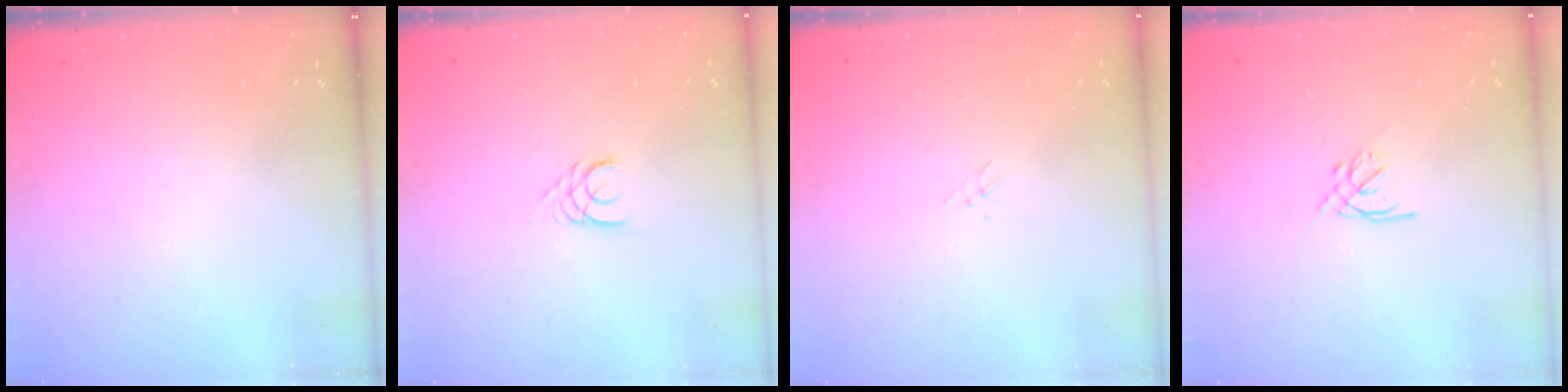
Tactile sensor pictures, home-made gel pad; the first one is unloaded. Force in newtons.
{"total": 3.1, "press": 3.1, "slide": 0.4}
{"total": 1.5, "press": 1.5, "slide": 0.2}
{"total": 1.6, "press": 1.5, "slide": 0.6}